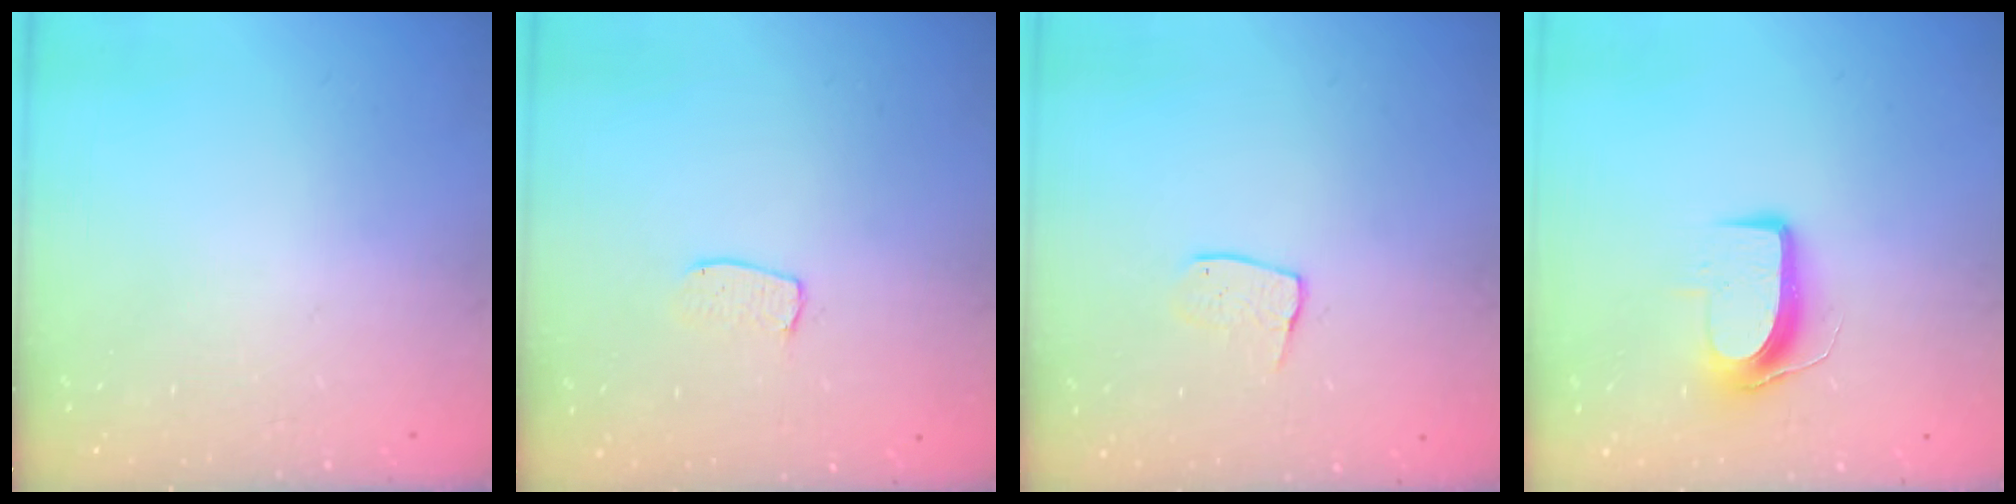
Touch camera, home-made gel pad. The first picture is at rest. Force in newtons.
{"total": 3.9, "press": 3.9, "slide": 0.3}
{"total": 6.1, "press": 6.1, "slide": 0.3}
{"total": 9.2, "press": 9.1, "slide": 0.9}